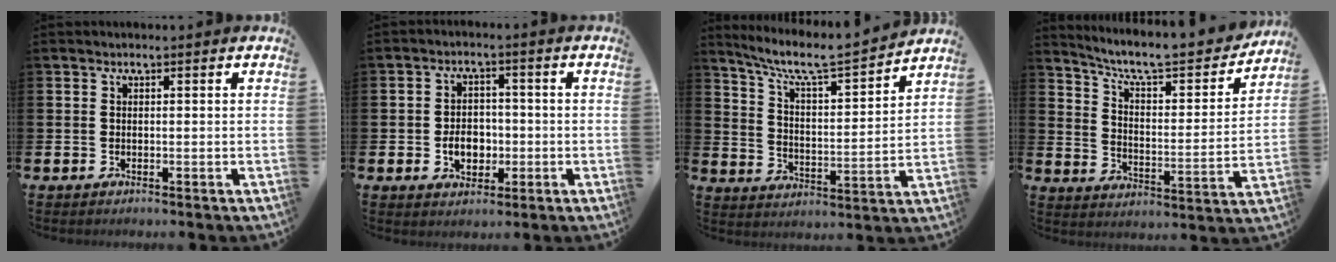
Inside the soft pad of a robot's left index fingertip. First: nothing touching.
{"total": 4.5, "force": [-1.1, 3.4, 2.7], "torque": [-0.030, -0.003, -0.029]}
{"total": 7.5, "force": [6.6, 0.9, 3.4], "torque": [-0.083, -0.053, 0.106]}
{"total": 8.6, "force": [7.8, 1.7, 3.4], "torque": [-0.090, -0.057, 0.128]}